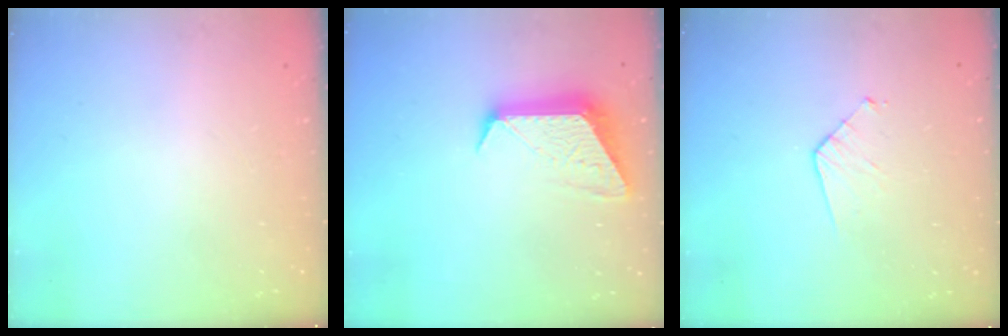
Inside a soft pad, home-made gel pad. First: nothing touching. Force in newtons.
{"total": 10.8, "press": 10.7, "slide": 0.9}
{"total": 5.0, "press": 5.0, "slide": 0.4}